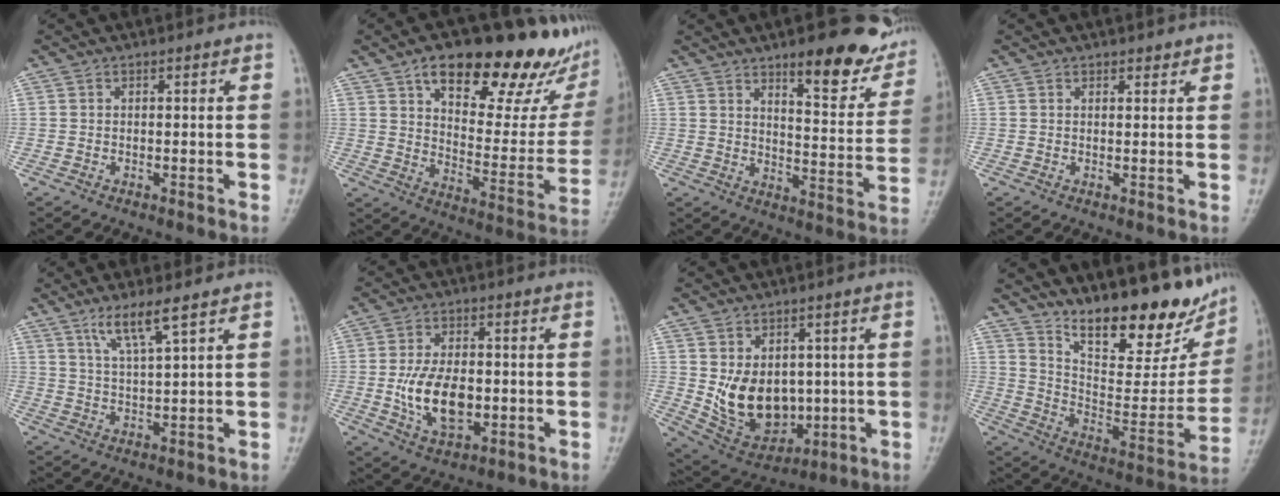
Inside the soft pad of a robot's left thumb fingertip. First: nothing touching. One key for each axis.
{"total": 26.3, "fx": 15.7, "fy": 10.5, "fz": 18.2, "tx": -0.203, "ty": -0.039, "tz": 0.229}
{"total": 15.3, "fx": 9.6, "fy": 5.1, "fz": 10.8, "tx": -0.093, "ty": -0.054, "tz": 0.134}
{"total": 1.2, "fx": 1.0, "fy": 0.6, "fz": 0.3, "tx": 0.005, "ty": -0.007, "tz": 0.013}
{"total": 6.3, "fx": 4.0, "fy": 0.3, "fz": 4.9, "tx": -0.098, "ty": -0.025, "tz": 0.082}
{"total": 11.3, "fx": -1.5, "fy": 6.6, "fz": 9.1, "tx": -0.146, "ty": -0.003, "tz": -0.020}
{"total": 12.7, "fx": 0.4, "fy": 9.4, "fz": 8.6, "tx": -0.102, "ty": -0.019, "tz": 0.037}
{"total": 24.0, "fx": 16.2, "fy": 8.5, "fz": 15.5, "tx": -0.187, "ty": -0.077, "tz": 0.251}